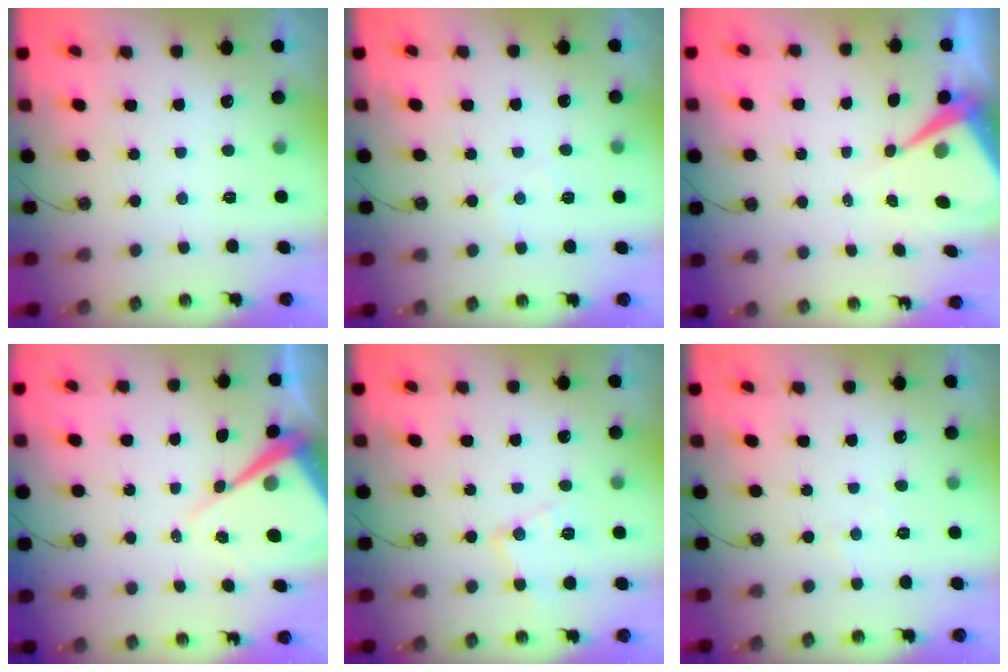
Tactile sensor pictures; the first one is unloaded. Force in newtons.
{"total": 4.4, "press": 4.3, "slide": 0.8}
{"total": 8.7, "press": 8.6, "slide": 0.8}
{"total": 10.2, "press": 10.2, "slide": 0.6}
{"total": 11.2, "press": 11.2, "slide": 0.7}
{"total": 2.7, "press": 2.6, "slide": 0.5}